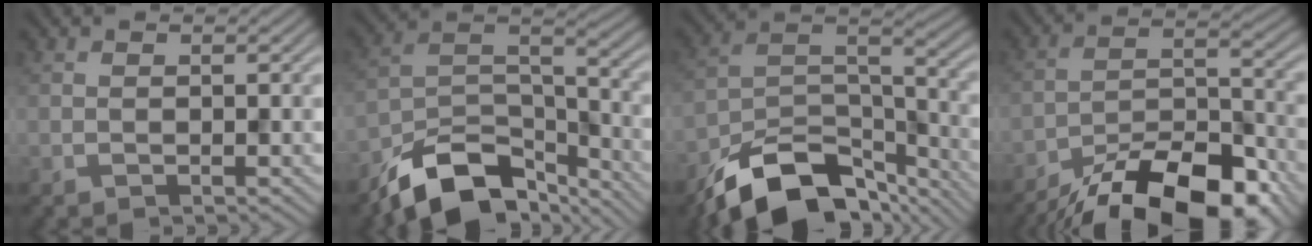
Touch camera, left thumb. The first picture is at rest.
{"total": 12.7, "force": [-9.7, 5.2, 6.3], "torque": [-0.112, -0.006, -0.181]}
{"total": 14.5, "force": [-11.0, 6.2, 7.0], "torque": [-0.138, -0.008, -0.189]}
{"total": 16.5, "force": [-13.0, 5.5, 8.4], "torque": [-0.146, -0.028, -0.202]}